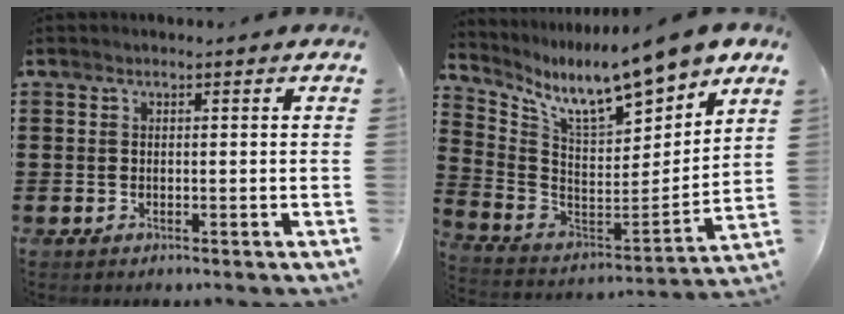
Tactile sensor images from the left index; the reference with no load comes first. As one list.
[{"total": 11.0, "force": [9.4, 1.7, 5.6], "torque": [-0.129, -0.072, 0.157]}]